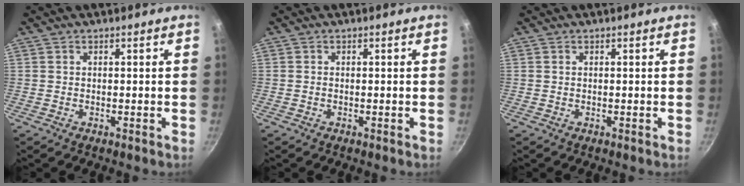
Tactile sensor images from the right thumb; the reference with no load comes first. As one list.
[{"total": 0.0}, {"total": 0.0}]